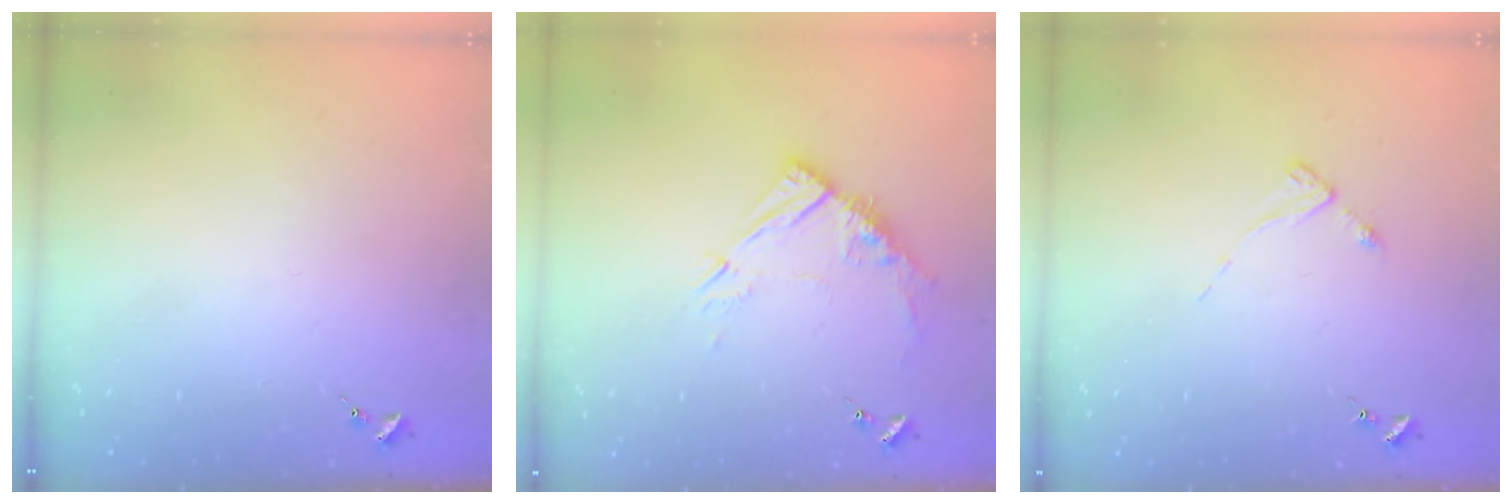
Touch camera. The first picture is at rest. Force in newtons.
{"total": 10.7, "press": 10.7, "slide": 0.9}
{"total": 2.8, "press": 2.8, "slide": 0.3}